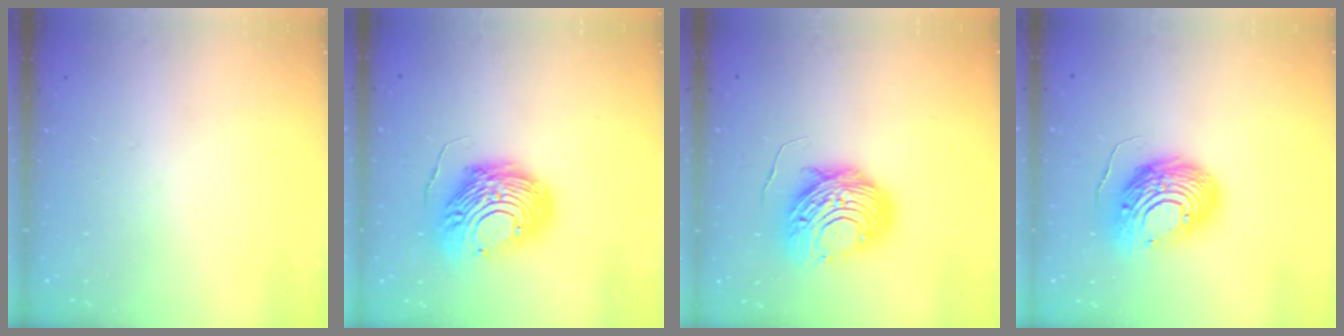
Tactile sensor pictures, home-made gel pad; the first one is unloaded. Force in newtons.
{"total": 14.6, "press": 14.6, "slide": 1.5}
{"total": 12.8, "press": 12.7, "slide": 1.1}
{"total": 14.1, "press": 13.9, "slide": 2.6}